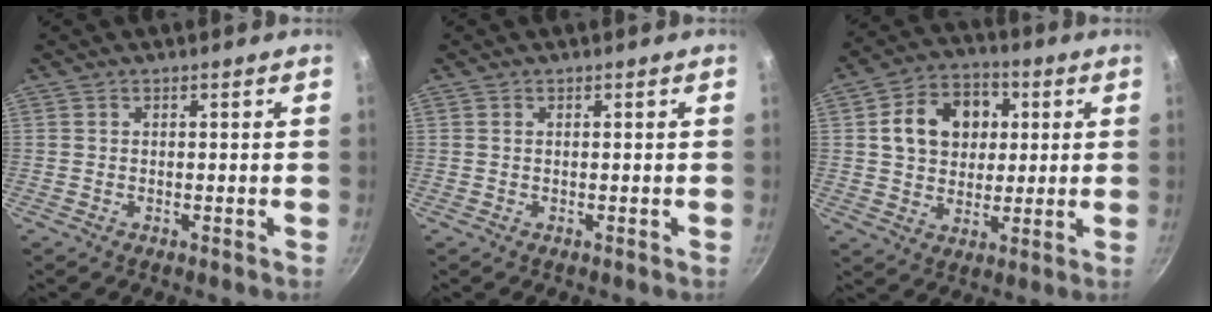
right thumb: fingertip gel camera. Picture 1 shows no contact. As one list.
[{"total": 0.0}, {"total": 13.2, "force": [2.8, 10.4, 7.6], "torque": [-0.097, 0.015, 0.040]}]